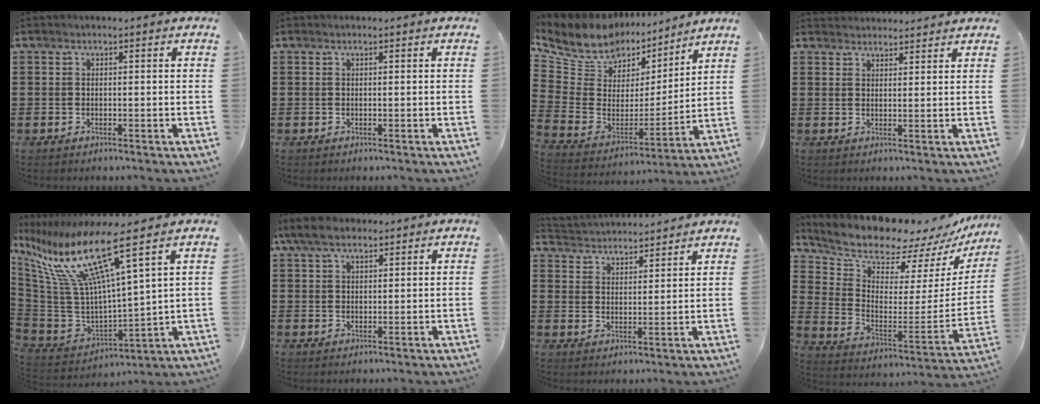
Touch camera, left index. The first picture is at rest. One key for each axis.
{"total": 0.0}
{"total": 9.0, "fx": 7.6, "fy": 4.6, "fz": 1.0, "tx": -0.075, "ty": -0.059, "tz": 0.139}
{"total": 2.3, "fx": 2.2, "fy": 0.2, "fz": -0.3, "tx": 0.000, "ty": -0.003, "tz": 0.045}
{"total": 15.3, "fx": 8.3, "fy": 2.9, "fz": 12.5, "tx": -0.282, "ty": -0.058, "tz": 0.129}
{"total": 5.5, "fx": 3.9, "fy": 2.4, "fz": 3.1, "tx": -0.062, "ty": 0.001, "tz": 0.073}
{"total": 3.4, "fx": 3.3, "fy": 0.2, "fz": -0.6, "tx": -0.007, "ty": -0.021, "tz": 0.057}
{"total": 9.4, "fx": 9.0, "fy": 2.0, "fz": 2.1, "tx": -0.080, "ty": -0.082, "tz": 0.152}